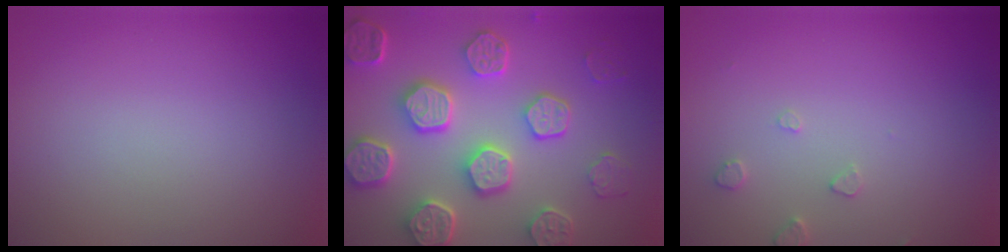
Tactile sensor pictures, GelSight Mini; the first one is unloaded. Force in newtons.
{"total": 7.6, "press": 6.3, "slide": 4.3}
{"total": 1.2, "press": 1.2, "slide": 0.2}